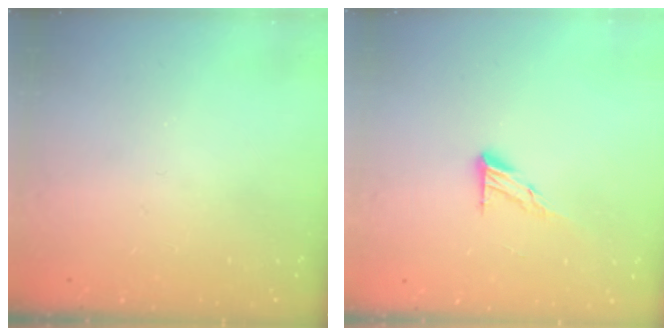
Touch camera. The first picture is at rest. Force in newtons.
{"total": 7.3, "press": 7.3, "slide": 0.4}